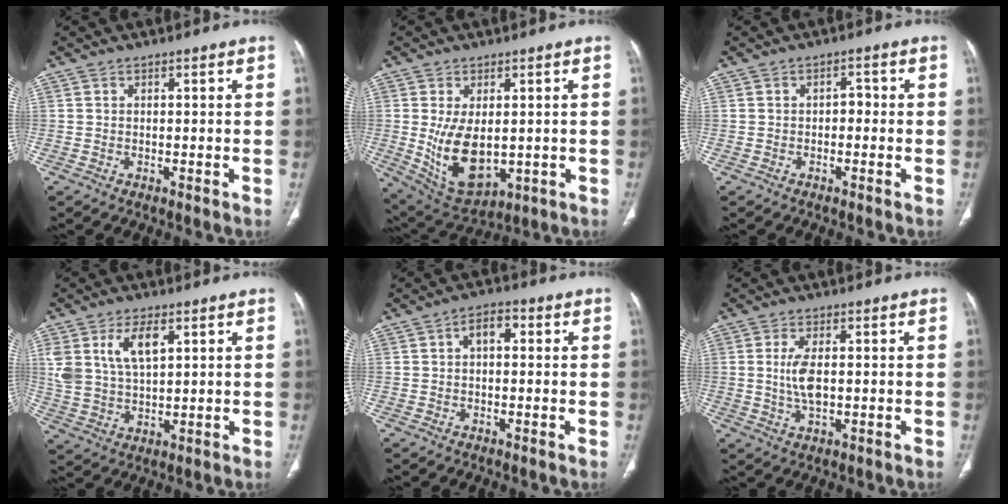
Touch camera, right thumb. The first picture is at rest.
{"total": 11.9, "force": [-0.6, 6.7, 9.8], "torque": [-0.162, -0.012, 0.018]}
{"total": 1.8, "force": [-0.4, 1.3, 1.2], "torque": [-0.008, 0.010, -0.012]}
{"total": 9.3, "force": [3.8, 4.7, 7.0], "torque": [-0.137, -0.008, 0.080]}
{"total": 4.0, "force": [0.6, 2.3, 3.2], "torque": [-0.045, 0.014, 0.003]}
{"total": 5.2, "force": [0.2, 2.3, 4.6], "torque": [-0.101, -0.006, 0.006]}